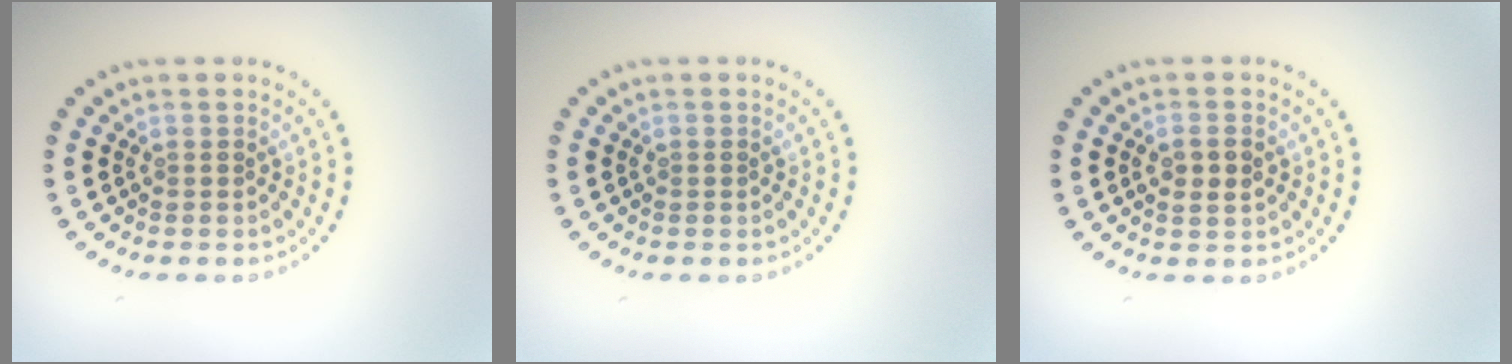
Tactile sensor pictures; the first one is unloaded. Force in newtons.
{"total": 0.0}
{"total": 2.1, "press": 2.1, "slide": 0.2}